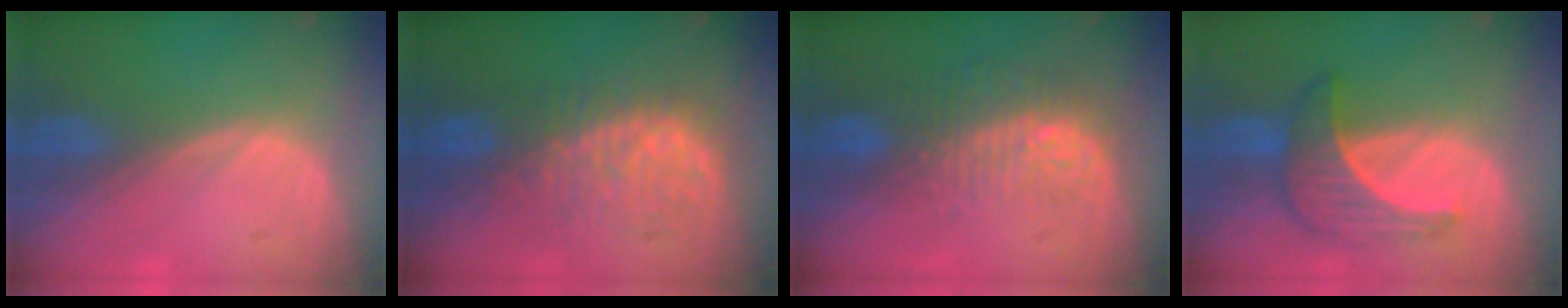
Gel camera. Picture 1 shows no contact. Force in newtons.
{"total": 8.7, "press": 8.6, "slide": 1.6}
{"total": 9.7, "press": 8.3, "slide": 5.1}
{"total": 6.6, "press": 6.6, "slide": 0.9}